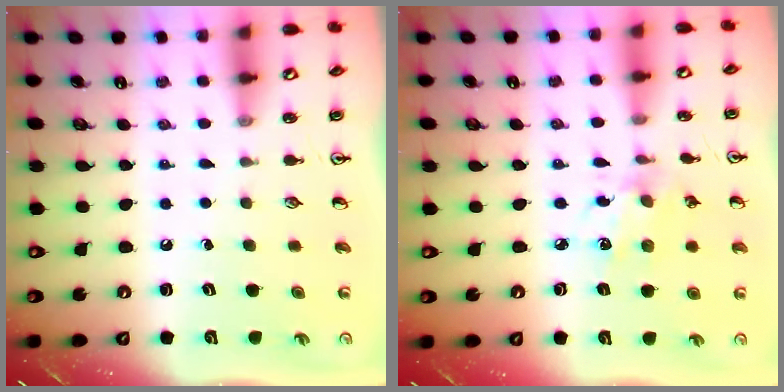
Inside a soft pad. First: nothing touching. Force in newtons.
{"total": 4.5, "press": 4.3, "slide": 1.1}